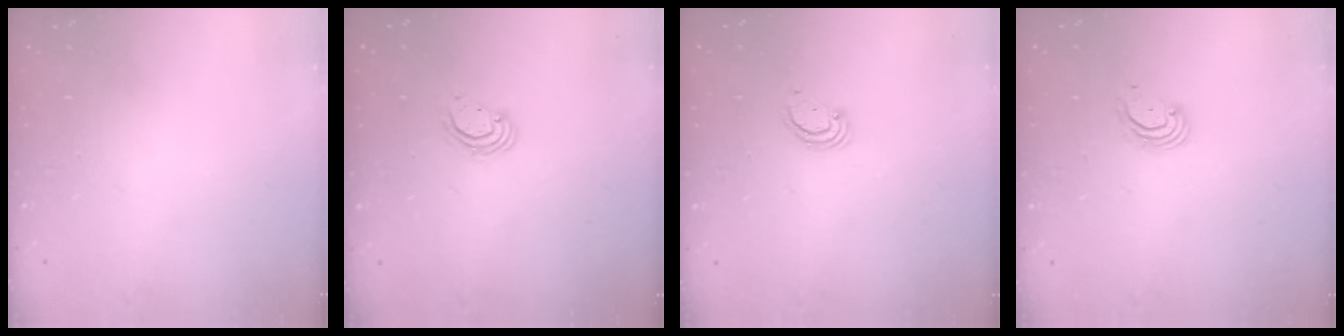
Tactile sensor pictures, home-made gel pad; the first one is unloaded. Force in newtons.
{"total": 2.6, "press": 2.6, "slide": 0.1}
{"total": 2.3, "press": 2.3, "slide": 0.2}
{"total": 3.0, "press": 3.0, "slide": 0.2}